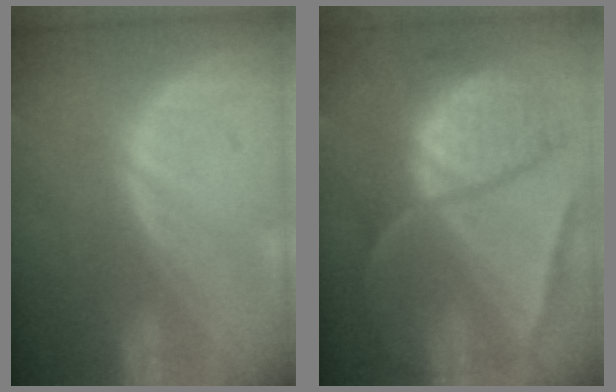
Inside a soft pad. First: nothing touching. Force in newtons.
{"total": 10.4, "press": 10.3, "slide": 1.1}